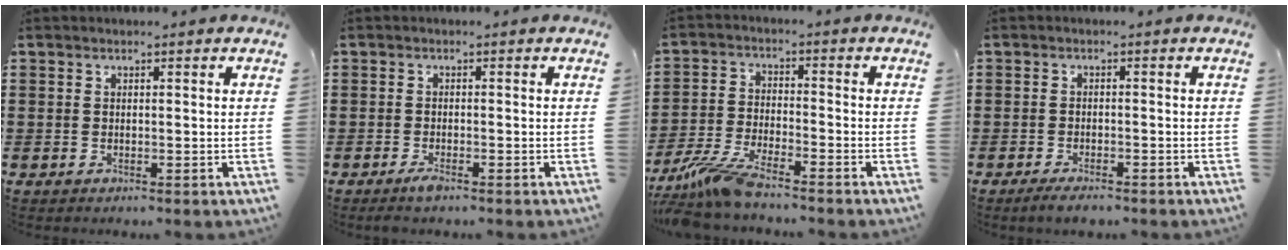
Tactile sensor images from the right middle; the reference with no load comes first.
{"total": 1.8, "force": [-1.1, 0.4, 1.4], "torque": [-0.031, -0.005, -0.023]}
{"total": 6.9, "force": [-6.0, 0.4, 3.4], "torque": [-0.092, -0.014, -0.122]}
{"total": 2.4, "force": [-2.3, 0.6, 0.7], "torque": [-0.015, 0.003, -0.044]}